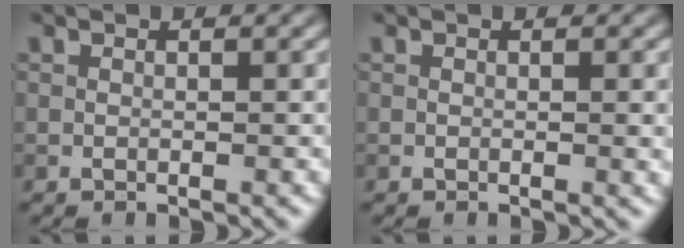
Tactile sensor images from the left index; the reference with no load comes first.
{"total": 1.1, "force": [0.0, 0.2, 1.1], "torque": [-0.014, -0.002, 0.000]}